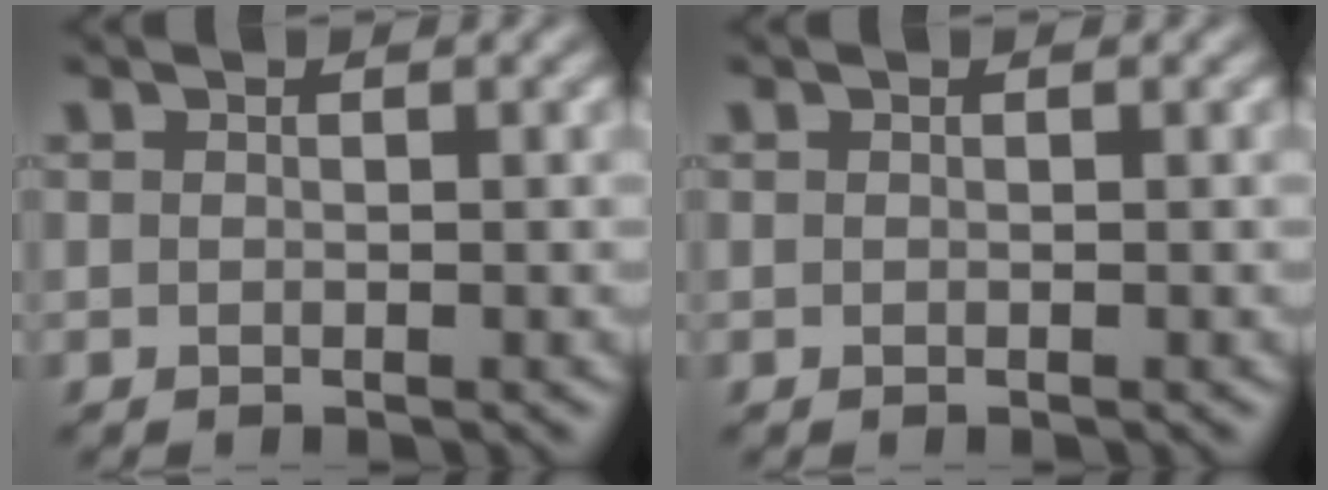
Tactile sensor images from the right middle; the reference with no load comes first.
{"total": 0.0}